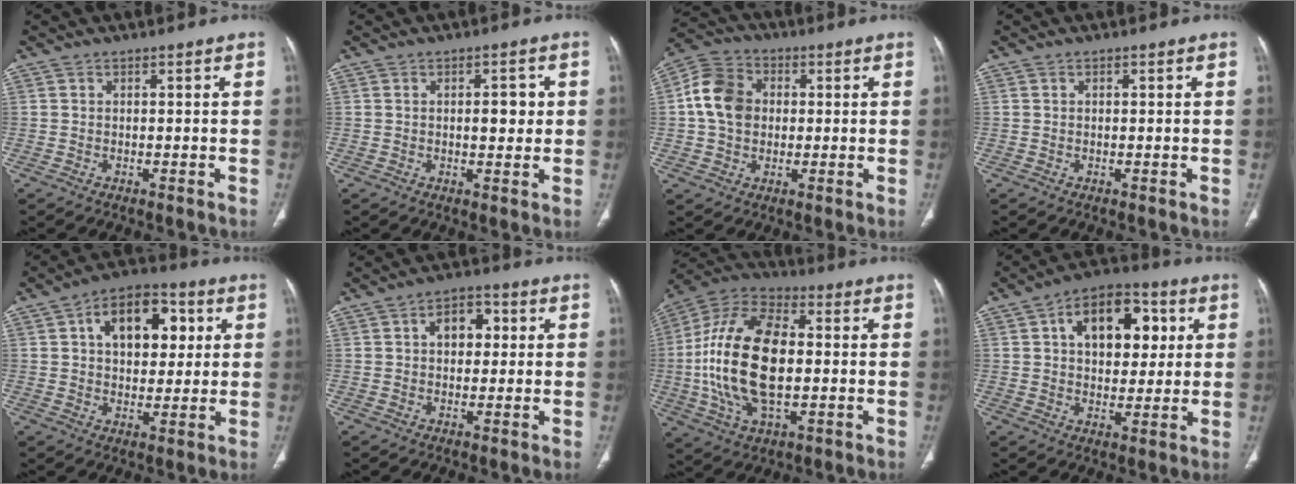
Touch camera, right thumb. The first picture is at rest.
{"total": 4.0, "force": [0.5, 2.1, 3.5], "torque": [-0.037, -0.001, 0.007]}
{"total": 9.2, "force": [0.9, 7.6, 5.2], "torque": [-0.082, 0.015, 0.009]}
{"total": 0.0}
{"total": 14.1, "force": [3.8, 9.0, 10.2], "torque": [-0.110, 0.010, 0.054]}
{"total": 6.7, "force": [1.3, 4.5, 4.7], "torque": [-0.044, 0.012, 0.014]}
{"total": 22.1, "force": [-0.7, 11.9, 18.6], "torque": [-0.374, 0.013, -0.013]}
{"total": 15.2, "force": [4.0, 9.7, 11.0], "torque": [-0.119, 0.010, 0.059]}